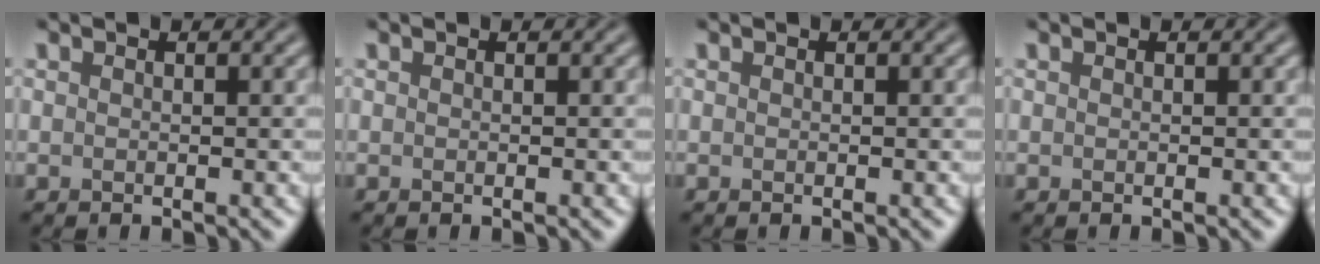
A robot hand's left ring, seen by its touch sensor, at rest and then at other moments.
{"total": 0.0}
{"total": 0.0}
{"total": 0.0}